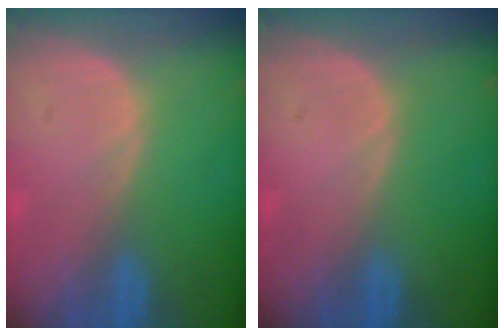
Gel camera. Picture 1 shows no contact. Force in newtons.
{"total": 0.0}